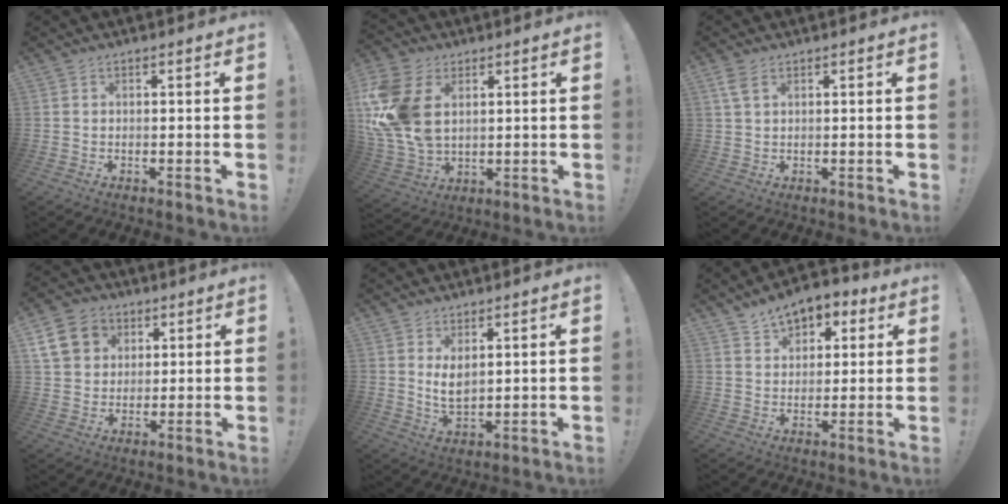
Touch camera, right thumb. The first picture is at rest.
{"total": 19.5, "force": [4.4, 13.5, 13.4], "torque": [-0.285, -0.015, 0.086]}
{"total": 3.6, "force": [1.9, 1.7, 2.6], "torque": [-0.045, -0.005, 0.035]}
{"total": 13.1, "force": [5.1, 10.9, 5.2], "torque": [-0.065, -0.016, 0.105]}
{"total": 5.5, "force": [2.3, 2.8, 4.1], "torque": [-0.065, -0.014, 0.040]}
{"total": 8.4, "force": [5.2, 5.6, 3.3], "torque": [-0.043, -0.026, 0.101]}